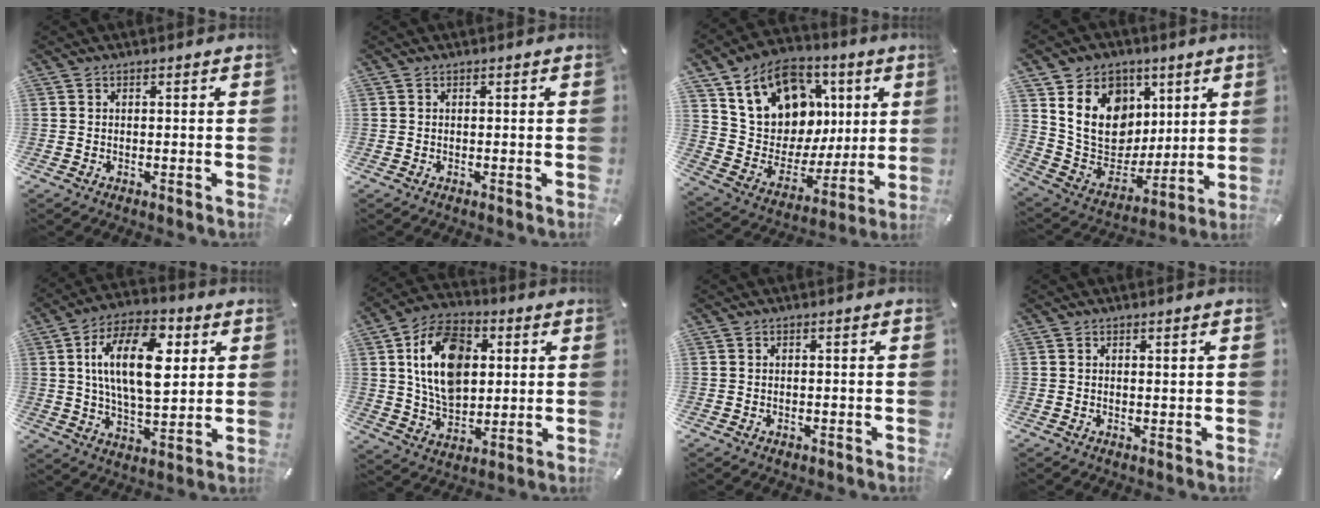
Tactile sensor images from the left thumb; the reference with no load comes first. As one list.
[{"total": 0.0}, {"total": 16.5, "force": [7.9, 12.9, 6.4], "torque": [-0.111, -0.048, 0.156]}, {"total": 17.2, "force": [5.6, 14.3, 7.7], "torque": [-0.124, -0.026, 0.114]}, {"total": 18.1, "force": [5.0, 9.6, 14.5], "torque": [-0.261, -0.003, 0.079]}, {"total": 16.4, "force": [3.5, 11.5, 11.1], "torque": [-0.212, 0.013, 0.063]}, {"total": 0.8, "force": [-0.3, 0.7, 0.3], "torque": [-0.004, 0.003, -0.008]}, {"total": 0.6, "force": [0.3, 0.3, 0.4], "torque": [-0.009, 0.000, 0.005]}]